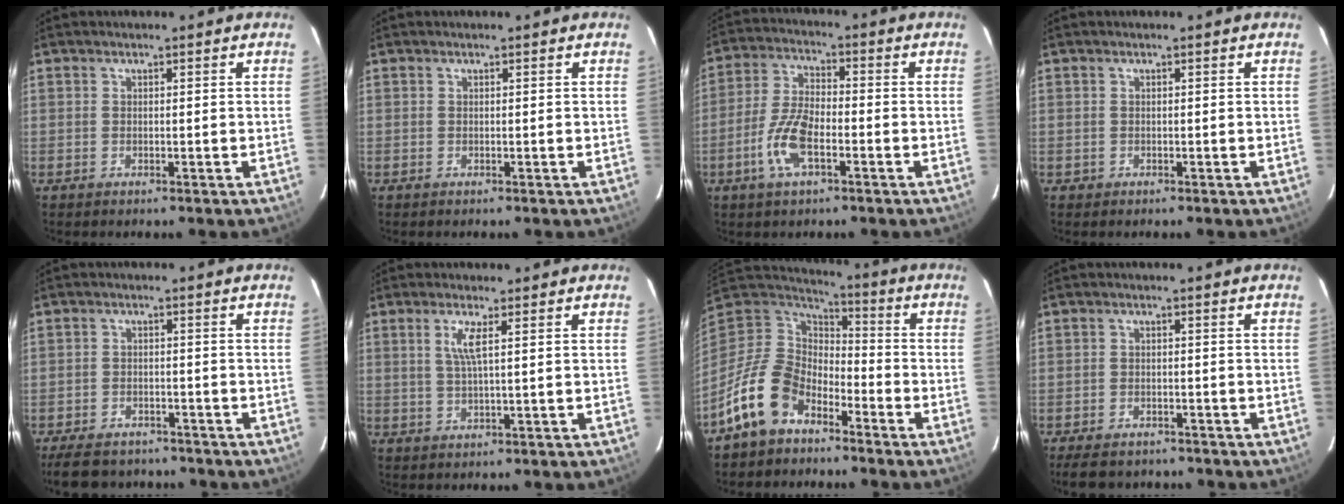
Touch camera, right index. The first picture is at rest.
{"total": 0.0}
{"total": 9.2, "force": [-3.8, 3.6, 7.5], "torque": [-0.164, 0.002, -0.076]}
{"total": 0.8, "force": [-0.3, 0.7, 0.0], "torque": [0.002, 0.004, -0.002]}
{"total": 10.9, "force": [-8.9, 4.8, 3.9], "torque": [-0.104, 0.001, -0.134]}
{"total": 3.3, "force": [1.1, -0.3, 3.1], "torque": [-0.062, -0.002, 0.021]}
{"total": 14.1, "force": [-8.5, 8.7, 7.0], "torque": [-0.161, 0.013, -0.156]}
{"total": 8.0, "force": [-6.7, 3.4, 2.8], "torque": [-0.074, -0.004, -0.100]}